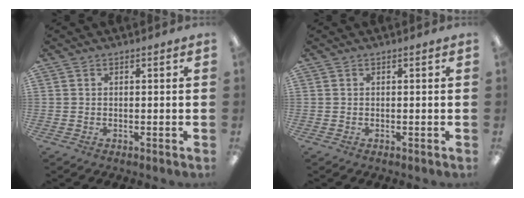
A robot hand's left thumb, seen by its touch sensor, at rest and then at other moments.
{"total": 0.0}